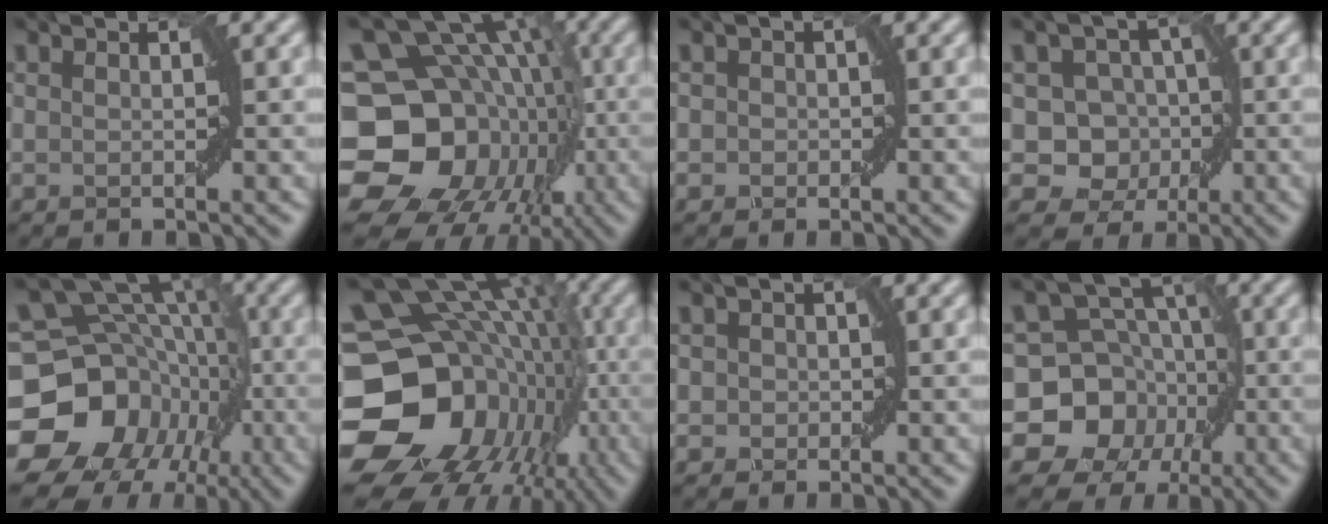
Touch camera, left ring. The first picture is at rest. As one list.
[{"total": 21.2, "force": [-4.4, 18.4, 9.6], "torque": [-0.147, 0.007, -0.110]}, {"total": 0.8, "force": [-0.1, 0.8, 0.1], "torque": [0.005, -0.001, -0.002]}, {"total": 5.5, "force": [0.0, 4.9, 2.5], "torque": [-0.005, 0.011, -0.021]}, {"total": 19.3, "force": [-5.0, 17.1, 7.6], "torque": [-0.138, -0.005, -0.114]}, {"total": 20.9, "force": [-4.5, 18.1, 9.5], "torque": [-0.150, -0.019, -0.078]}, {"total": 1.1, "force": [0.0, 1.1, 0.2], "torque": [0.007, -0.001, -0.003]}, {"total": 12.0, "force": [-3.6, 10.8, 3.8], "torque": [-0.065, 0.011, -0.093]}]